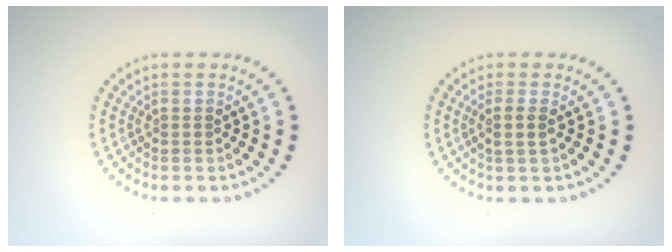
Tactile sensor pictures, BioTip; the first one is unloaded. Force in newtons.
{"total": 1.5, "press": 1.3, "slide": 0.7}